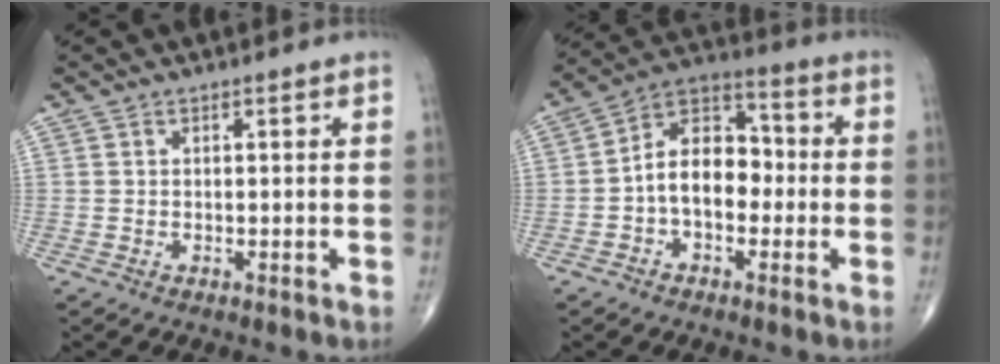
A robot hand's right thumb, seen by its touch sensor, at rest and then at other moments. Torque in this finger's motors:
{"motor_torque": [-0.23, 1.02, 0.45, -0.45, 0.27]}